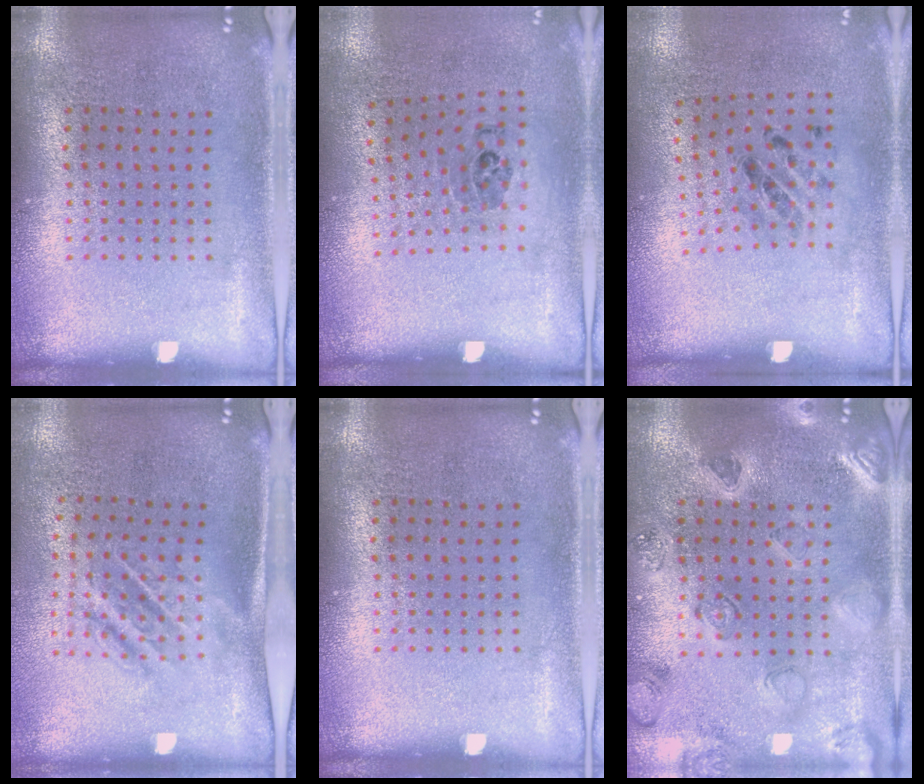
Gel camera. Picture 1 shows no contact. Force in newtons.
{"total": 1.2, "press": 0.8, "slide": 0.9}
{"total": 1.2, "press": 0.6, "slide": 1.1}
{"total": 1.7, "press": 1.1, "slide": 1.2}
{"total": 0.0}
{"total": 1.1, "press": 1.1, "slide": 0.2}